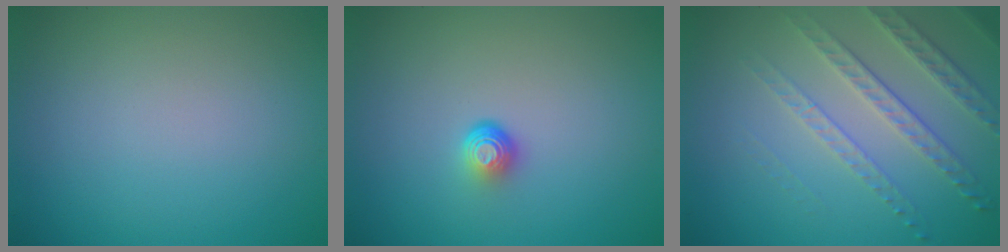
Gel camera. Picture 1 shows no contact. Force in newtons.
{"total": 1.9, "press": 1.1, "slide": 1.5}
{"total": 3.5, "press": 3.1, "slide": 1.7}